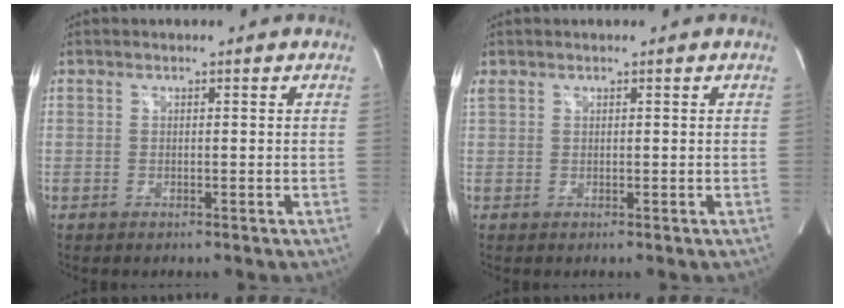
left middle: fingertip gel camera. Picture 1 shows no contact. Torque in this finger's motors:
{"motor_torque": [1.01, -1.13, 0.46, 0.14]}